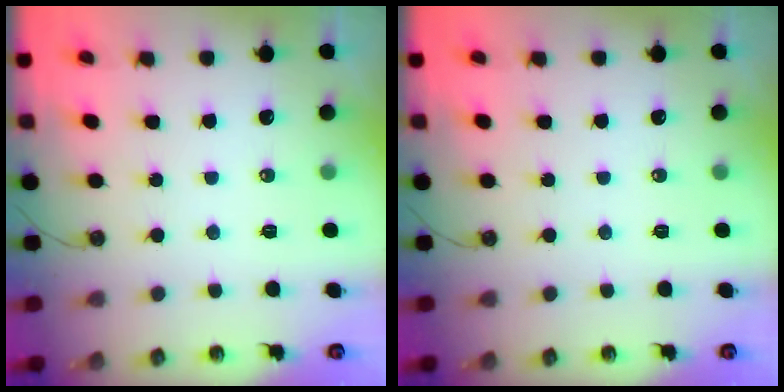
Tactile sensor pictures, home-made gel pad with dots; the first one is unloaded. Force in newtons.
{"total": 0.0}